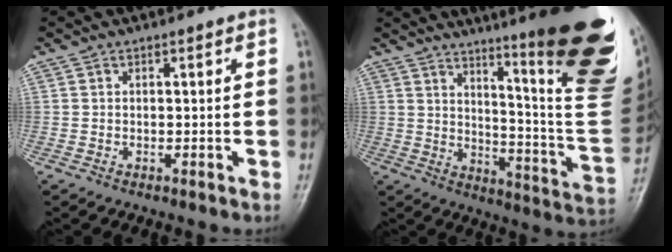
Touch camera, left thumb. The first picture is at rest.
{"total": 28.0, "force": [15.7, 4.2, 22.8], "torque": [-0.236, -0.089, 0.218]}